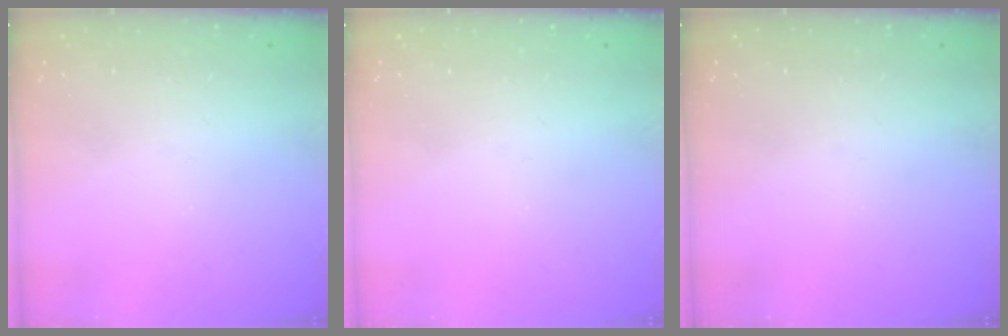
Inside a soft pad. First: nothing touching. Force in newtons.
{"total": 0.0}
{"total": 0.0}